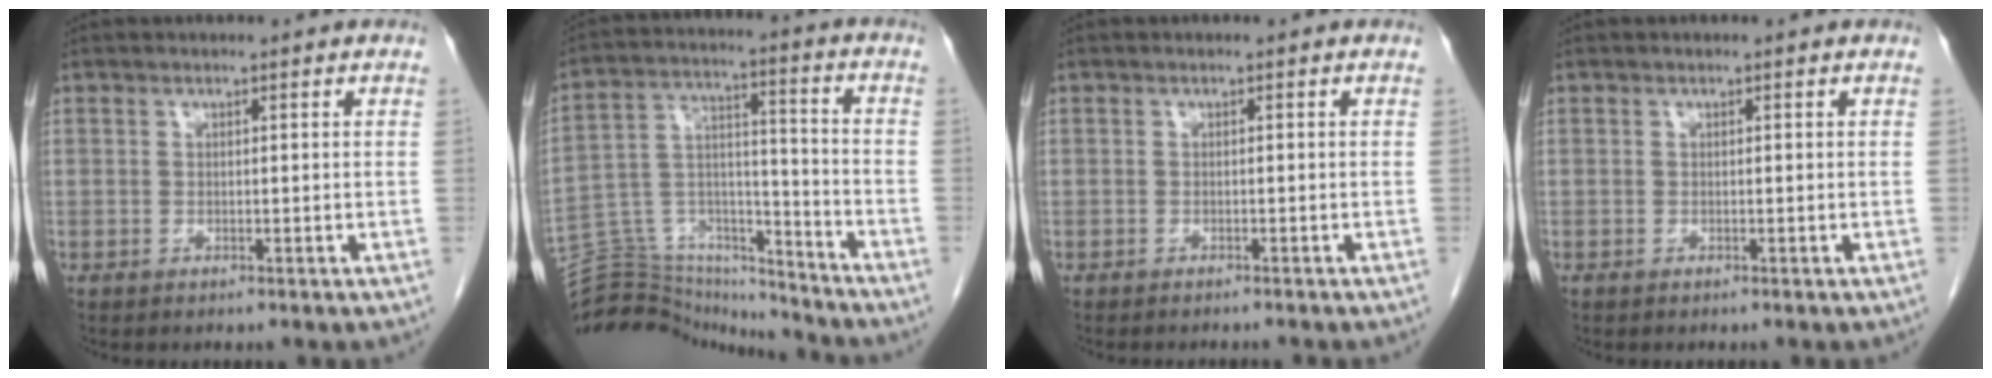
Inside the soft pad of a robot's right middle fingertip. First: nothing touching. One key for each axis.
{"total": 18.1, "fx": -17.5, "fy": 3.3, "fz": 2.6, "tx": -0.055, "ty": 0.053, "tz": -0.280}
{"total": 3.1, "fx": -3.0, "fy": 0.1, "fz": 0.9, "tx": -0.009, "ty": -0.005, "tz": -0.036}
{"total": 0.0}